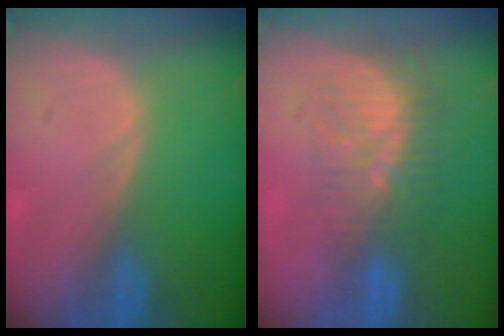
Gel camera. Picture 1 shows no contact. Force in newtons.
{"total": 7.8, "press": 7.0, "slide": 3.3}